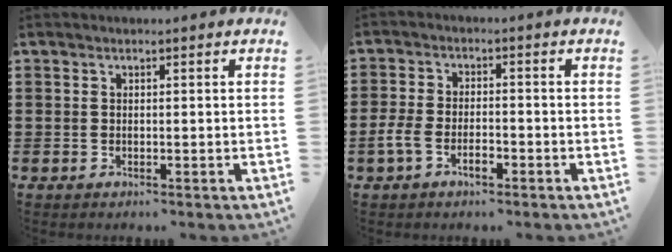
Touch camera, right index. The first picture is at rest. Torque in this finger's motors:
{"motor_torque": [1.08, 1.06, 0.39, 0.08]}